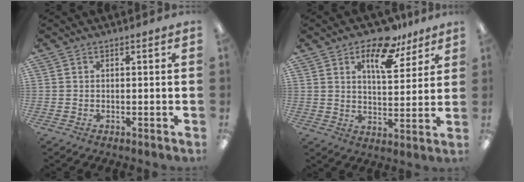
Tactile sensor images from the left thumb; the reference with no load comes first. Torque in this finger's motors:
{"motor_torque": [0.02, -0.02, -0.05, -0.06, 0.06]}